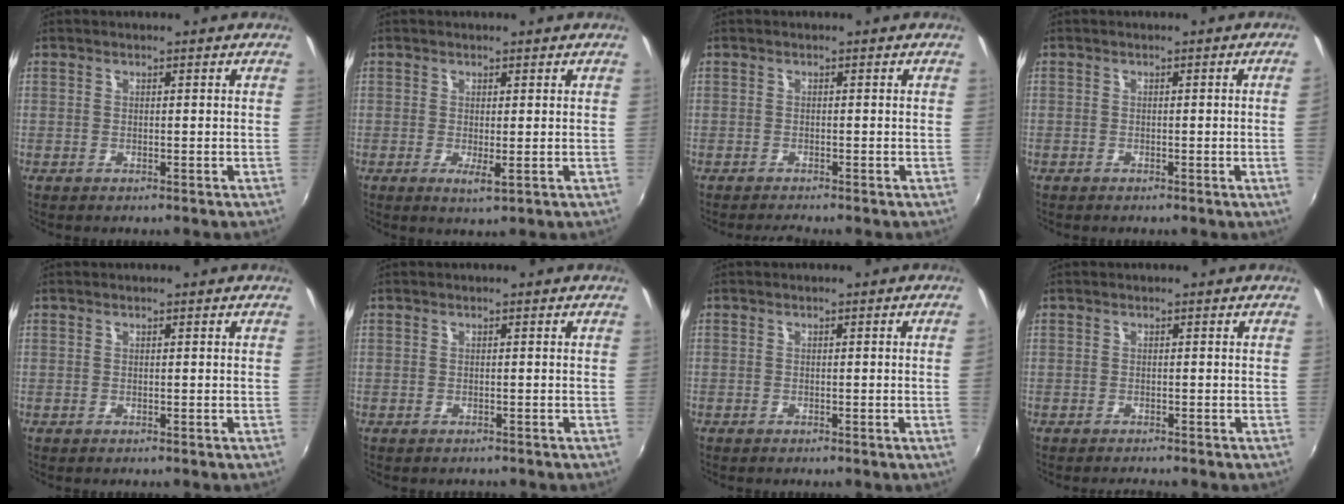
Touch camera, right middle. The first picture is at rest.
{"total": 2.1, "force": [-0.1, 0.1, 2.1], "torque": [-0.039, -0.008, -0.001]}
{"total": 1.6, "force": [-1.5, -0.2, 0.4], "torque": [-0.011, -0.009, -0.029]}
{"total": 1.9, "force": [-0.1, -1.2, 1.4], "torque": [-0.019, -0.012, 0.003]}
{"total": 0.0}
{"total": 0.7, "force": [-0.6, 0.4, 0.1], "torque": [-0.006, -0.001, -0.008]}
{"total": 1.3, "force": [-0.1, -0.9, 1.0], "torque": [-0.009, -0.010, 0.001]}
{"total": 1.4, "force": [-1.3, 0.0, 0.3], "torque": [-0.008, -0.009, -0.023]}